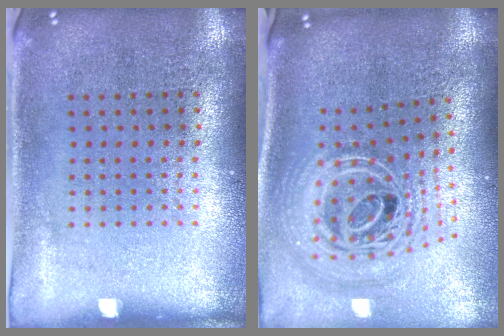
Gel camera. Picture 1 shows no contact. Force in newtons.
{"total": 2.9, "press": 2.0, "slide": 2.1}